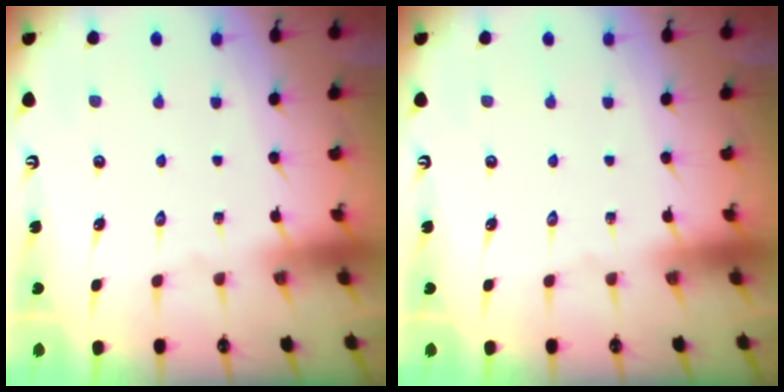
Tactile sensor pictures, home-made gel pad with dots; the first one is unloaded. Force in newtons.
{"total": 0.0}